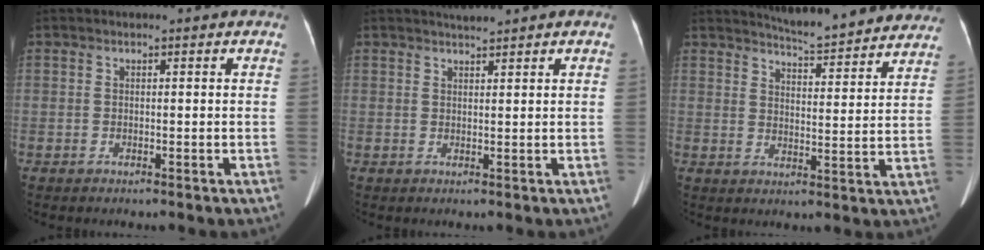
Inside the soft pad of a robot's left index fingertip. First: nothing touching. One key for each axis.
{"total": 1.6, "fx": 1.4, "fy": -0.3, "fz": 0.4, "tx": -0.008, "ty": 0.006, "tz": 0.028}
{"total": 15.6, "fx": 14.8, "fy": 1.3, "fz": 5.0, "tx": -0.063, "ty": -0.026, "tz": 0.177}